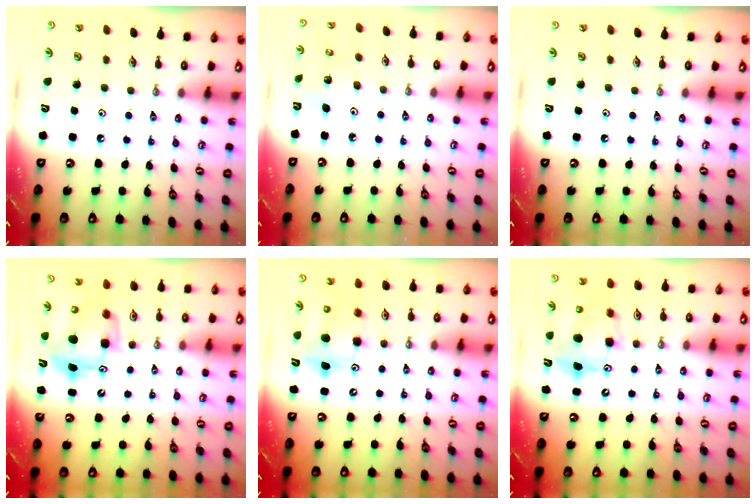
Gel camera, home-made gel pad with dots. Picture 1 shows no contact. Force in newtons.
{"total": 2.4, "press": 2.4, "slide": 0.2}
{"total": 0.0}
{"total": 9.5, "press": 9.3, "slide": 2.1}
{"total": 8.0, "press": 7.7, "slide": 2.1}
{"total": 8.1, "press": 7.8, "slide": 2.2}